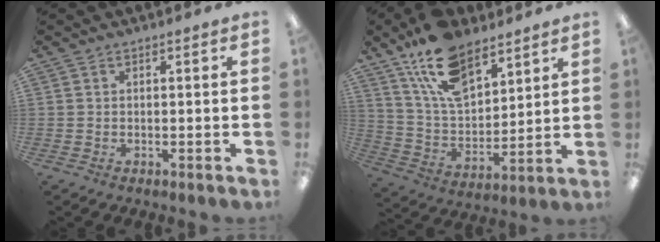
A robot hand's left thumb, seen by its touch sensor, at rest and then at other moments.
{"total": 17.0, "force": [11.6, 8.4, 9.1], "torque": [-0.175, -0.050, 0.214]}